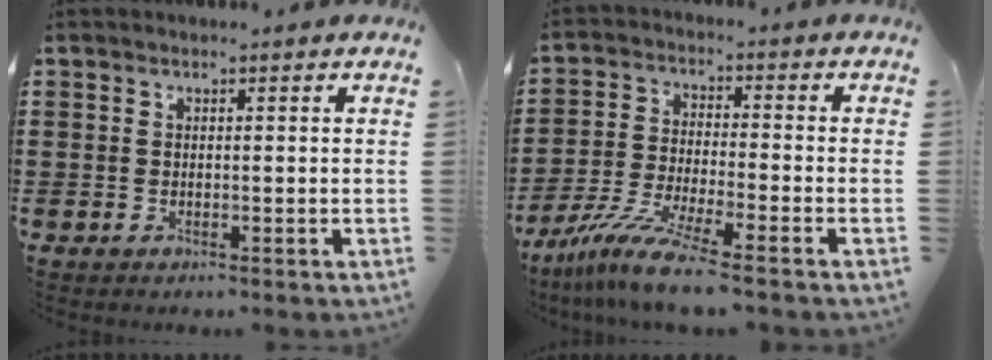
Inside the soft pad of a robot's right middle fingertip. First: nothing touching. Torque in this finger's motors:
{"motor_torque": [1.75, -0.39, 0.79, 0.18]}